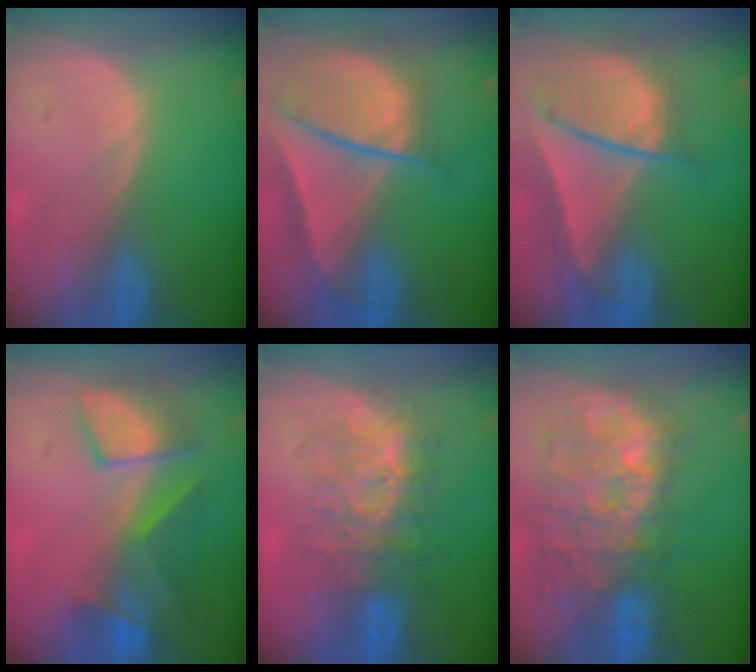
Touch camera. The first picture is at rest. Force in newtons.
{"total": 10.1, "press": 8.3, "slide": 5.7}
{"total": 9.4, "press": 8.1, "slide": 4.7}
{"total": 7.8, "press": 7.6, "slide": 1.9}
{"total": 7.7, "press": 7.6, "slide": 1.4}
{"total": 11.3, "press": 10.5, "slide": 4.1}